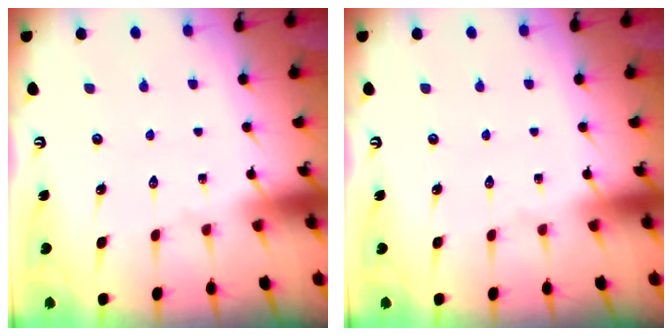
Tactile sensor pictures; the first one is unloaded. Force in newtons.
{"total": 0.0}